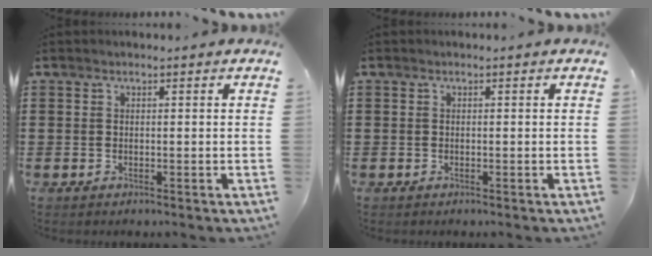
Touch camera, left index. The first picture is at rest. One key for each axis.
{"total": 0.0}